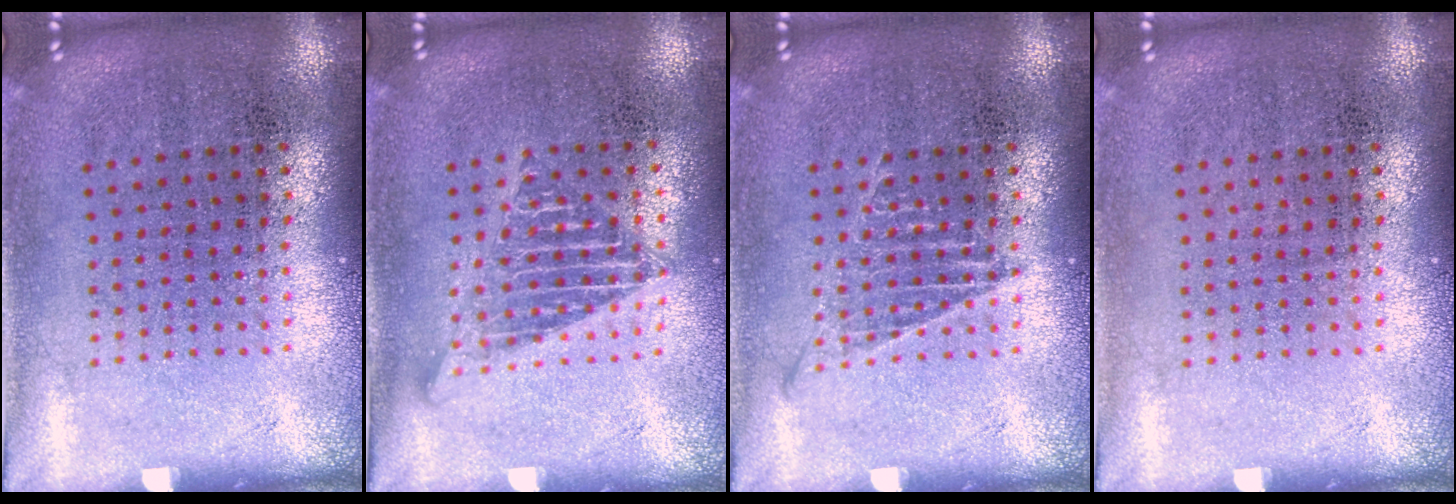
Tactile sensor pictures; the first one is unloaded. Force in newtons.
{"total": 1.3, "press": 1.2, "slide": 0.6}
{"total": 1.0, "press": 1.0, "slide": 0.2}
{"total": 0.0}